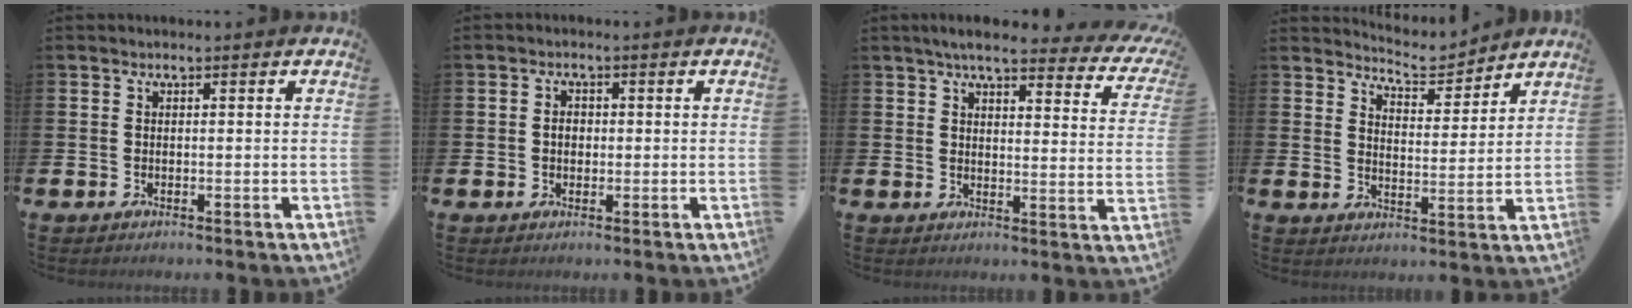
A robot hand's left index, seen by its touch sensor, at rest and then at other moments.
{"total": 1.8, "force": [0.0, 1.4, 1.1], "torque": [-0.002, 0.002, -0.007]}
{"total": 5.4, "force": [4.6, 1.0, 2.7], "torque": [-0.056, -0.025, 0.074]}
{"total": 5.7, "force": [5.6, 0.7, 0.2], "torque": [-0.025, -0.037, 0.103]}